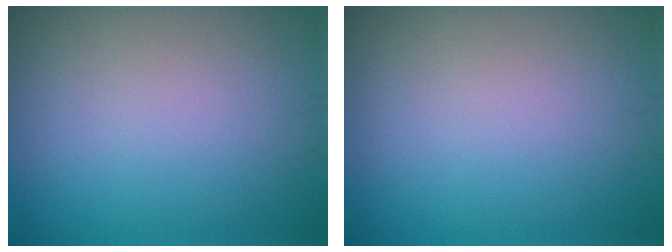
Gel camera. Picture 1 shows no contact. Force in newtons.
{"total": 0.0}